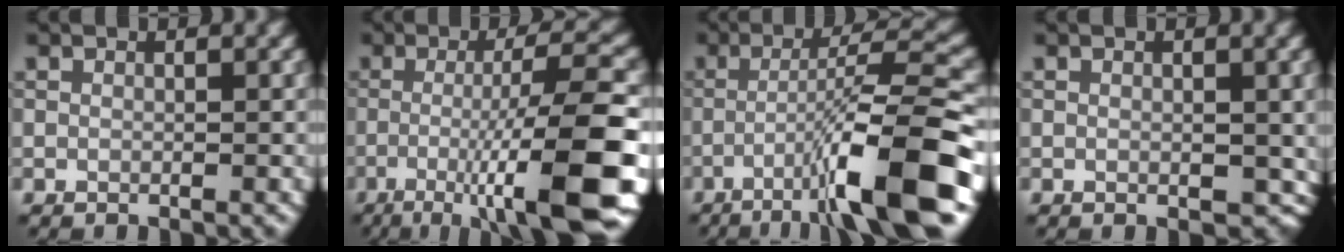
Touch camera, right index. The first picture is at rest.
{"total": 12.0, "force": [-3.8, 2.1, 11.1], "torque": [-0.158, 0.006, -0.067]}
{"total": 10.8, "force": [-4.9, 1.2, 9.5], "torque": [-0.136, 0.023, -0.078]}
{"total": 2.1, "force": [0.0, 1.3, 1.7], "torque": [-0.017, -0.005, 0.004]}